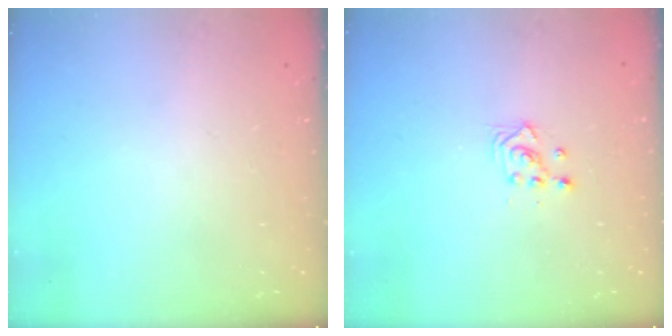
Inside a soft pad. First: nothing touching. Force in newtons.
{"total": 2.3, "press": 2.3, "slide": 0.3}